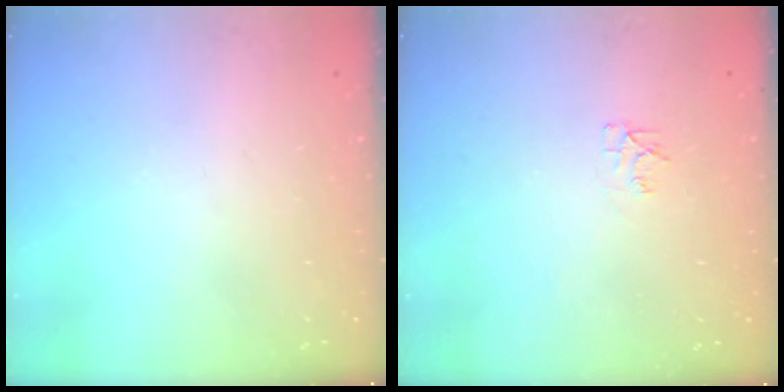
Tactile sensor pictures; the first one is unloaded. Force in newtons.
{"total": 5.0, "press": 5.0, "slide": 0.5}